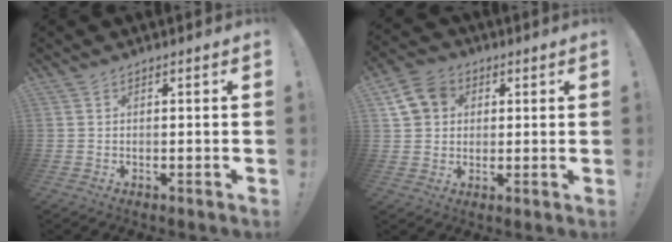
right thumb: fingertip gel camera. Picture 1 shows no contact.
{"total": 9.7, "force": [3.4, 8.0, 4.3], "torque": [-0.068, -0.002, 0.074]}